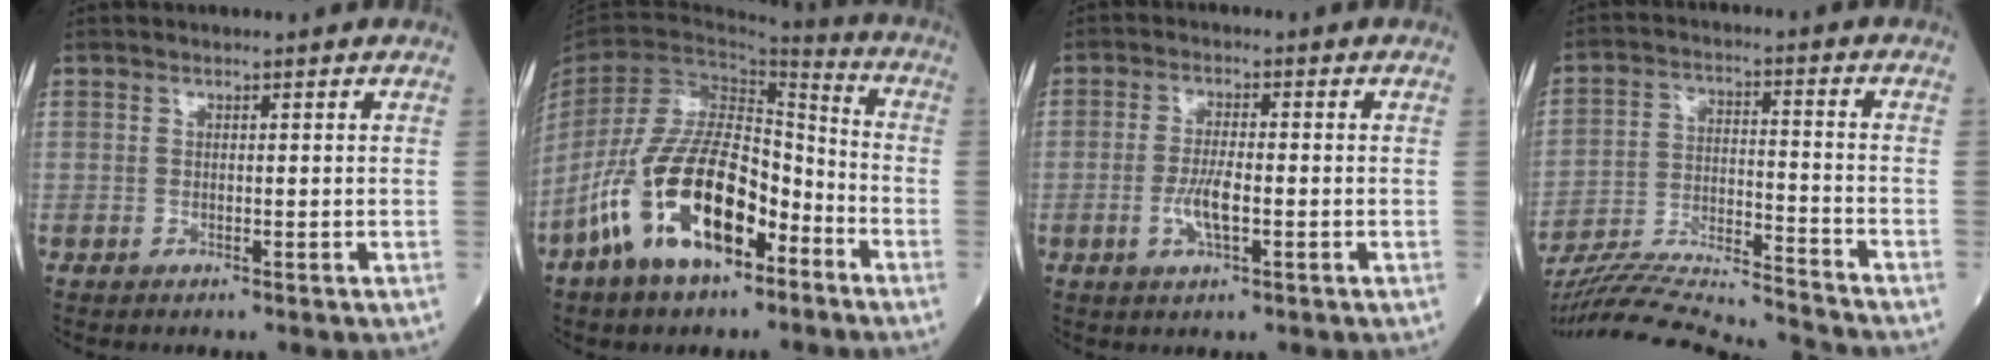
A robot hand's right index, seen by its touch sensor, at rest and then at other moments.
{"total": 16.0, "force": [-8.3, 6.6, 12.0], "torque": [-0.246, 0.008, -0.148]}
{"total": 4.7, "force": [-1.2, 1.0, 4.4], "torque": [-0.088, -0.002, -0.022]}
{"total": 19.4, "force": [-18.6, -0.3, 5.5], "torque": [-0.118, -0.011, -0.300]}